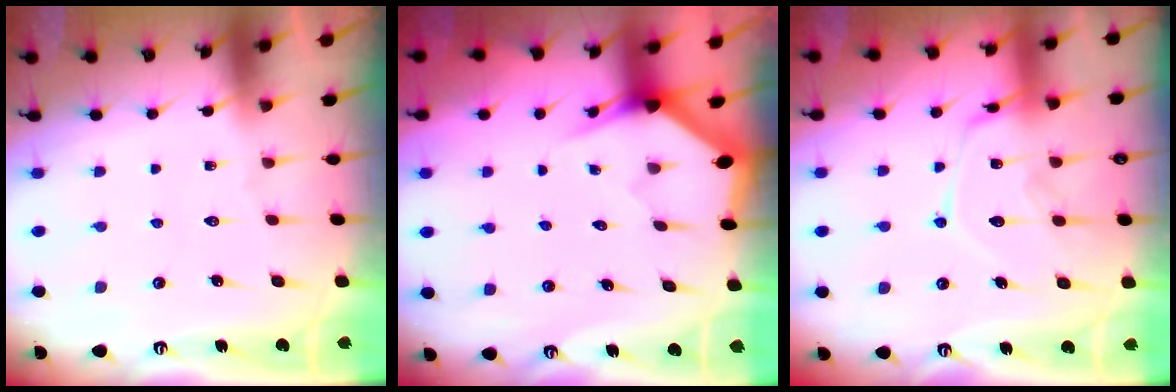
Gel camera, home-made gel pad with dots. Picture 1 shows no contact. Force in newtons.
{"total": 3.0, "press": 3.0, "slide": 0.1}
{"total": 15.0, "press": 15.0, "slide": 1.1}